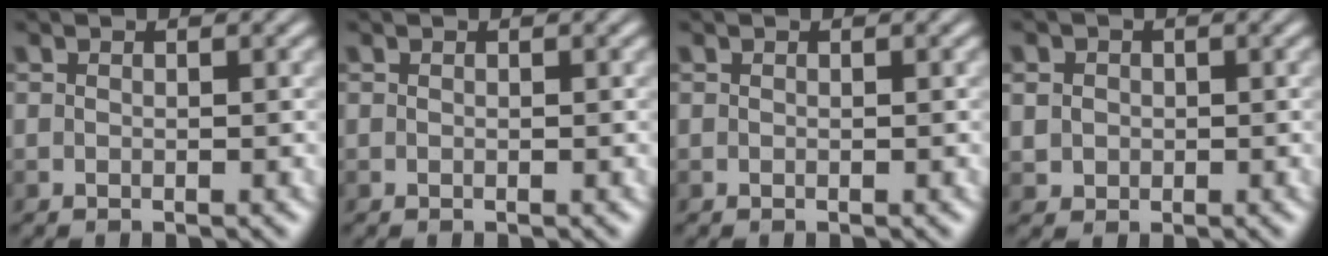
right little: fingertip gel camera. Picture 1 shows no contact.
{"total": 0.0}
{"total": 0.0}
{"total": 2.2, "force": [0.5, 2.0, 0.7], "torque": [-0.031, 0.004, 0.005]}